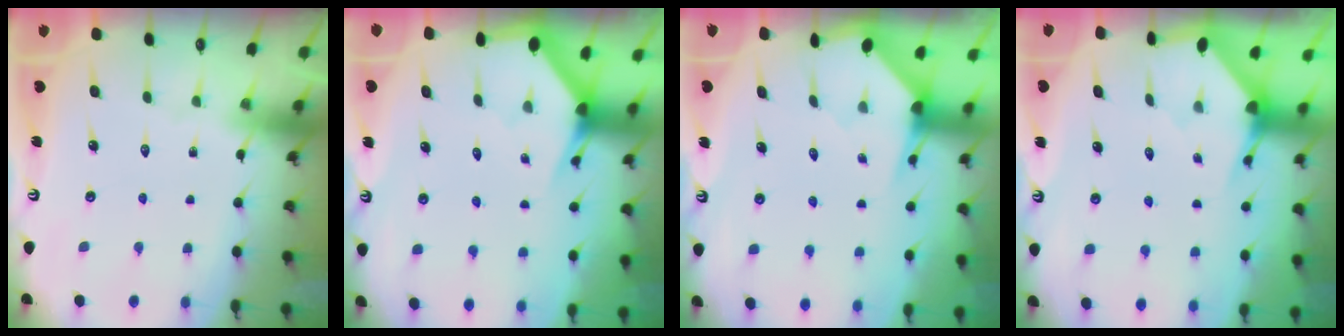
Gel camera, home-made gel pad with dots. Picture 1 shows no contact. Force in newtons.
{"total": 2.9, "press": 2.9, "slide": 0.1}
{"total": 3.4, "press": 3.3, "slide": 0.3}
{"total": 2.8, "press": 2.8, "slide": 0.3}